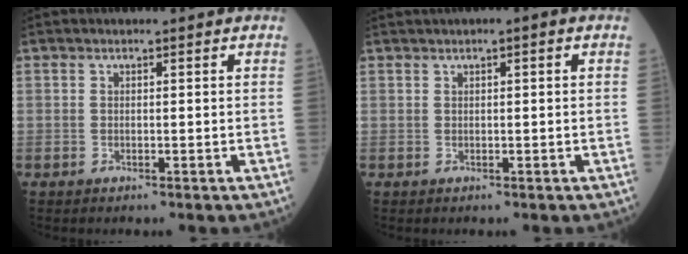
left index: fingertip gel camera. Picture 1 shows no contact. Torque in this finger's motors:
{"motor_torque": [0.41, -0.98, -0.07, 0.11]}